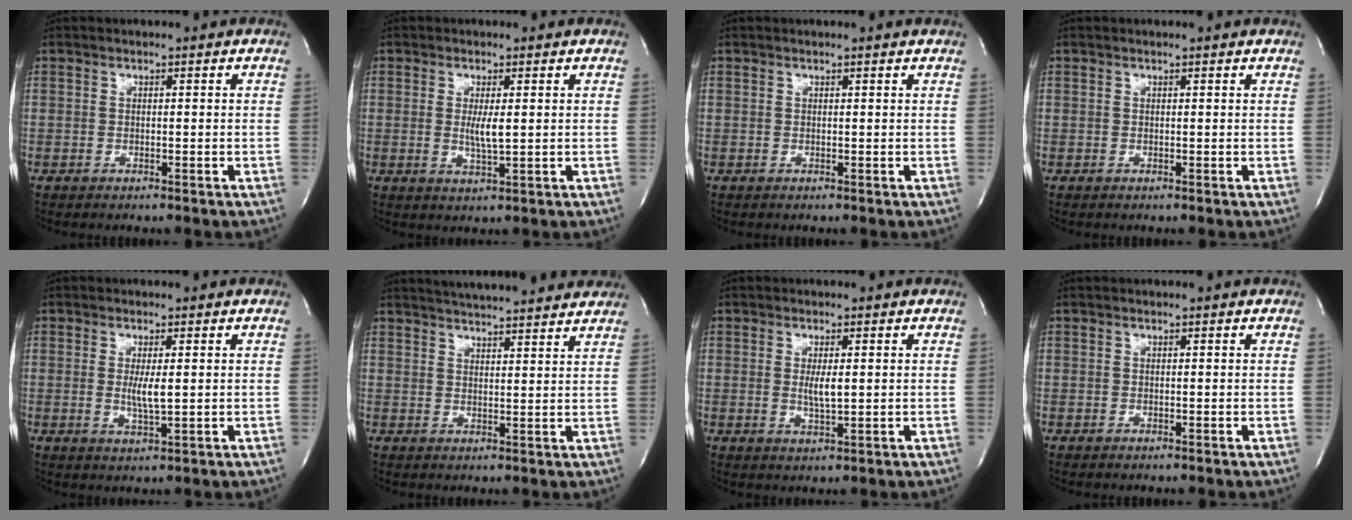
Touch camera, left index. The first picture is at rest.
{"total": 3.1, "force": [0.2, 0.3, 3.0], "torque": [-0.063, -0.011, 0.006]}
{"total": 1.1, "force": [1.1, -0.2, 0.3], "torque": [-0.014, -0.001, 0.012]}
{"total": 0.8, "force": [0.8, -0.1, 0.3], "torque": [-0.012, 0.001, 0.009]}
{"total": 3.1, "force": [0.1, 0.3, 3.1], "torque": [-0.065, -0.011, 0.005]}
{"total": 15.9, "force": [14.7, 1.4, 6.0], "torque": [-0.094, 0.018, 0.193]}
{"total": 2.8, "force": [0.2, 0.4, 2.8], "torque": [-0.057, -0.009, 0.005]}
{"total": 0.0}